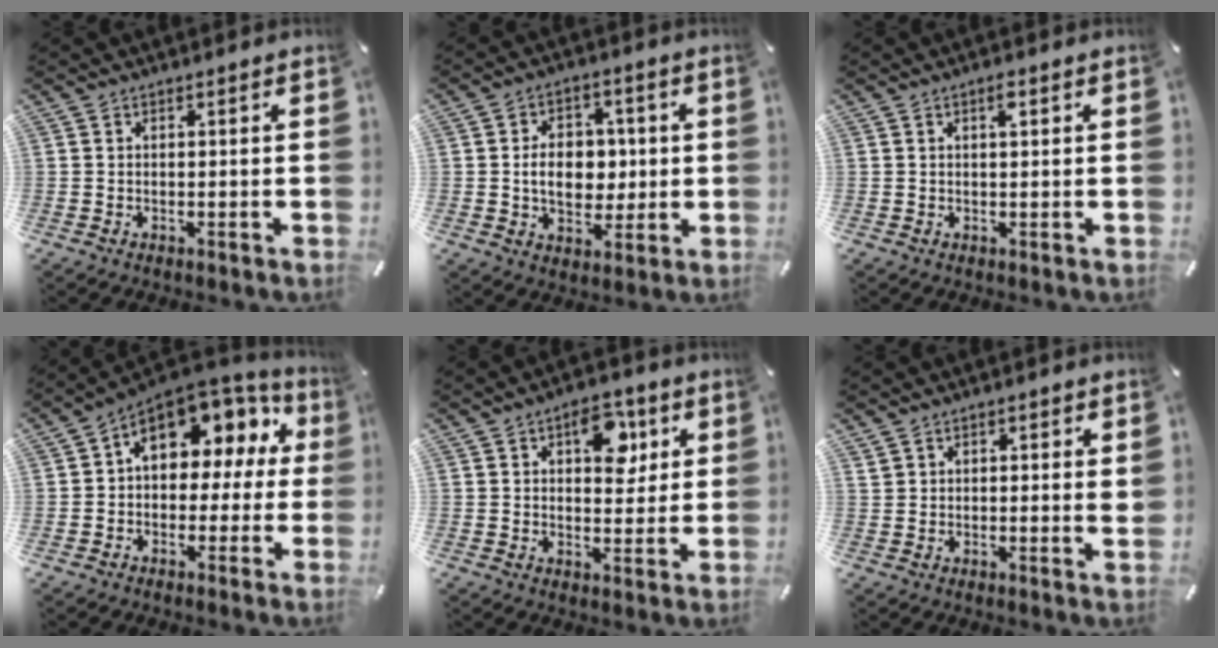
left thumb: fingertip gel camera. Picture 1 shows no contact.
{"total": 10.2, "force": [0.2, 7.6, 6.8], "torque": [-0.098, 0.005, 0.002]}
{"total": 1.8, "force": [0.7, 0.5, 1.6], "torque": [-0.024, 0.001, 0.009]}
{"total": 10.9, "force": [3.8, 7.6, 6.8], "torque": [-0.103, -0.023, 0.068]}
{"total": 10.4, "force": [4.3, 6.3, 7.0], "torque": [-0.070, -0.017, 0.065]}
{"total": 2.4, "force": [1.6, 1.1, 1.5], "torque": [-0.023, -0.004, 0.029]}